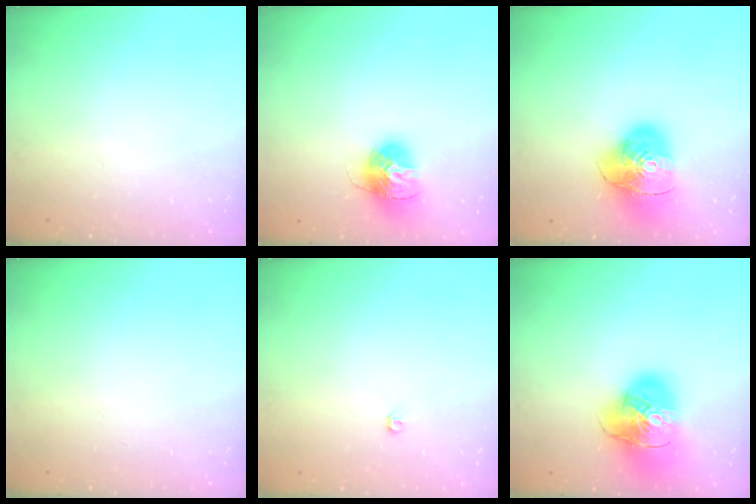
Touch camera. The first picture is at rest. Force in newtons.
{"total": 14.6, "press": 14.6, "slide": 1.5}
{"total": 14.0, "press": 13.9, "slide": 1.8}
{"total": 0.0}
{"total": 3.6, "press": 3.5, "slide": 0.6}
{"total": 19.7, "press": 19.5, "slide": 2.7}